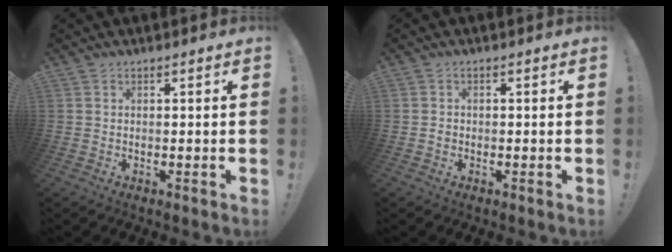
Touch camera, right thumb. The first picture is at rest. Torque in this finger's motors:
{"motor_torque": [-0.17, 0.32, -0.17, 0.04, 0.01]}